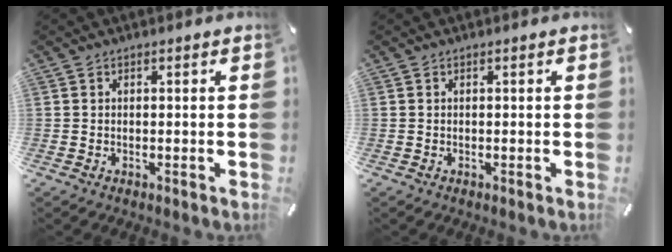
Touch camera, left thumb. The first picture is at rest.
{"total": 0.0}